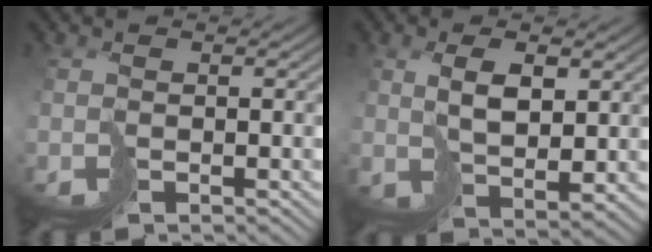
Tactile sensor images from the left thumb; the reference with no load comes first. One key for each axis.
{"total": 5.0, "fx": 2.8, "fy": 1.6, "fz": 3.8, "tx": -0.086, "ty": -0.002, "tz": 0.064}